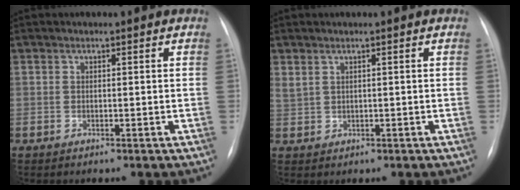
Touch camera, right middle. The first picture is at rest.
{"total": 1.5, "force": [0.9, 0.9, 0.8], "torque": [-0.020, 0.005, 0.028]}